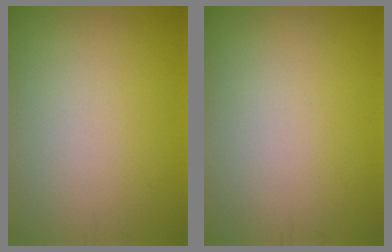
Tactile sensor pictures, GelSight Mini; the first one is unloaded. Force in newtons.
{"total": 0.0}